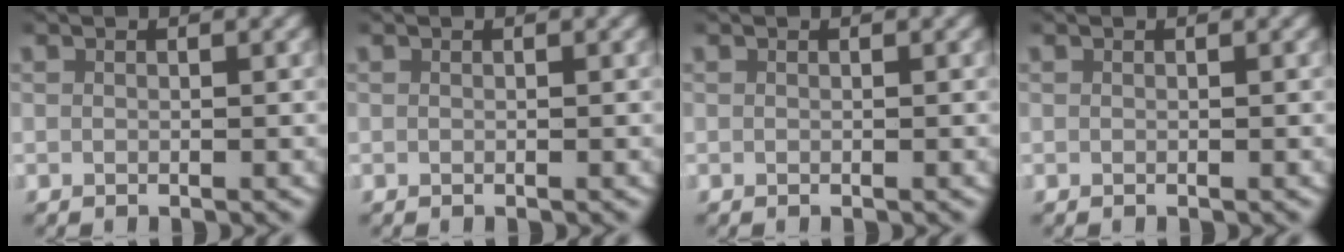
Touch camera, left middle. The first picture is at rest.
{"total": 0.0}
{"total": 0.0}
{"total": 0.0}